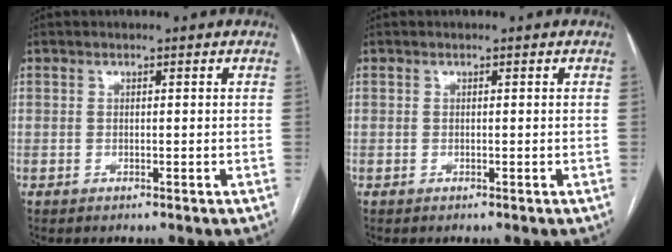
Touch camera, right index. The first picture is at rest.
{"total": 0.0}